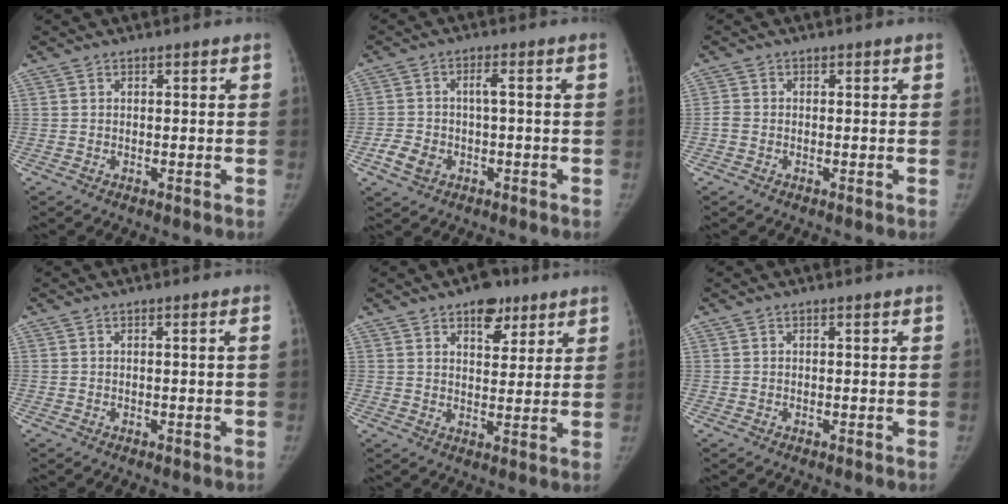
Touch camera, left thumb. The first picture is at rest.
{"total": 5.3, "force": [-1.6, 2.9, 4.1], "torque": [-0.084, 0.019, -0.023]}
{"total": 1.5, "force": [-0.6, 1.1, 0.8], "torque": [-0.014, 0.002, -0.018]}
{"total": 0.8, "force": [0.0, -0.3, 0.7], "torque": [-0.011, -0.001, 0.000]}
{"total": 7.6, "force": [4.7, 4.3, 4.2], "torque": [-0.025, -0.021, 0.066]}
{"total": 0.0}